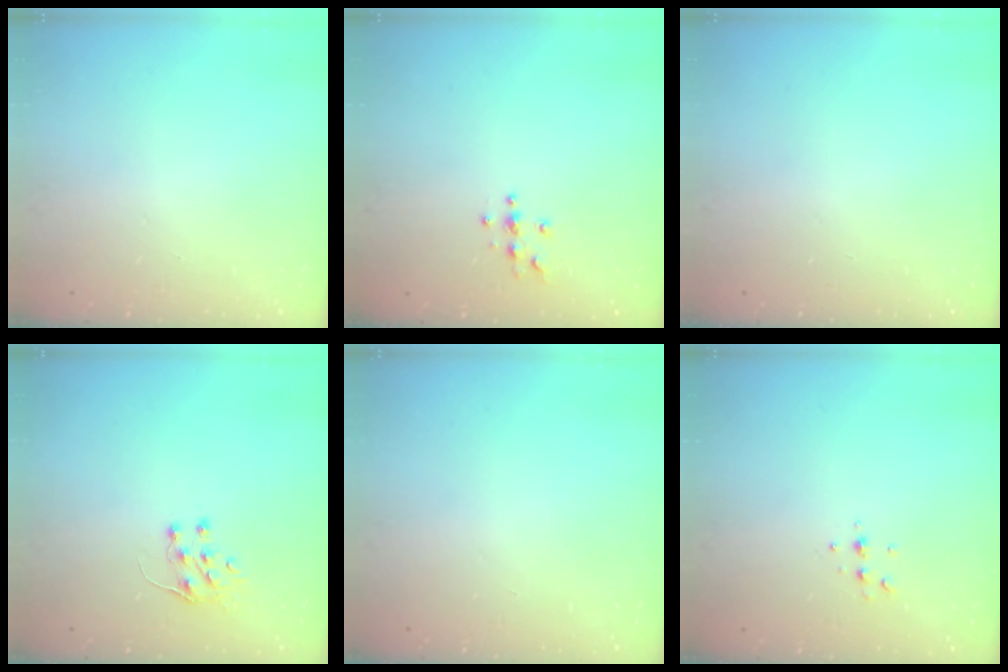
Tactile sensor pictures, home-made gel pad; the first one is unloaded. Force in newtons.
{"total": 3.8, "press": 3.8, "slide": 0.4}
{"total": 0.0}
{"total": 6.0, "press": 5.9, "slide": 0.7}
{"total": 0.0}
{"total": 4.7, "press": 4.6, "slide": 1.0}